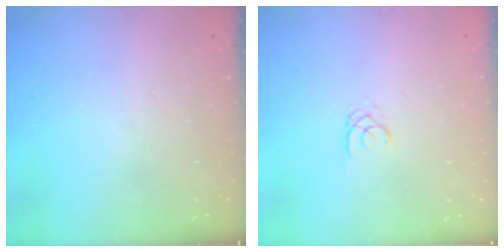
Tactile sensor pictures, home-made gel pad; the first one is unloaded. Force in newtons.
{"total": 1.7, "press": 1.7, "slide": 0.2}